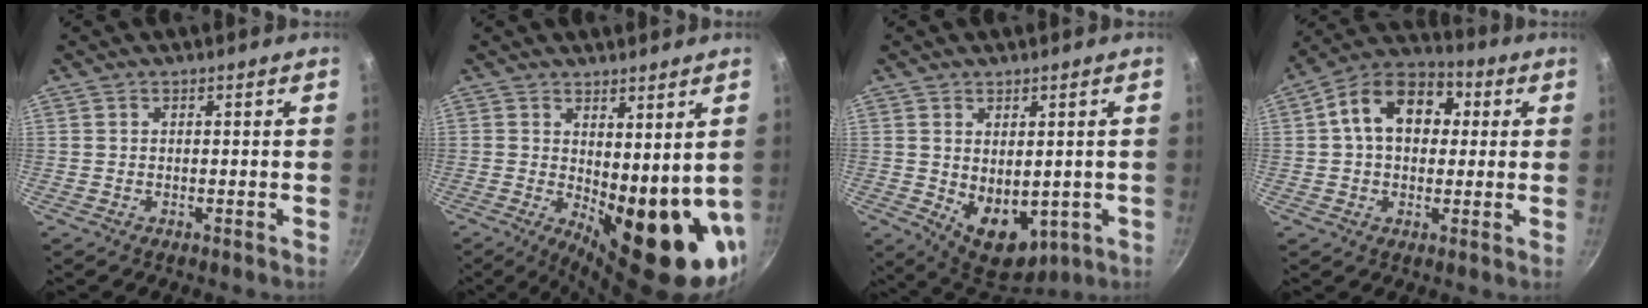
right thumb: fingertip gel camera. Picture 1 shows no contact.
{"total": 15.2, "force": [0.9, 6.2, 13.8], "torque": [-0.149, -0.032, 0.031]}
{"total": 10.6, "force": [-1.0, 7.1, 7.8], "torque": [-0.089, -0.021, 0.010]}
{"total": 14.5, "force": [2.7, 10.2, 9.9], "torque": [-0.124, 0.026, 0.022]}